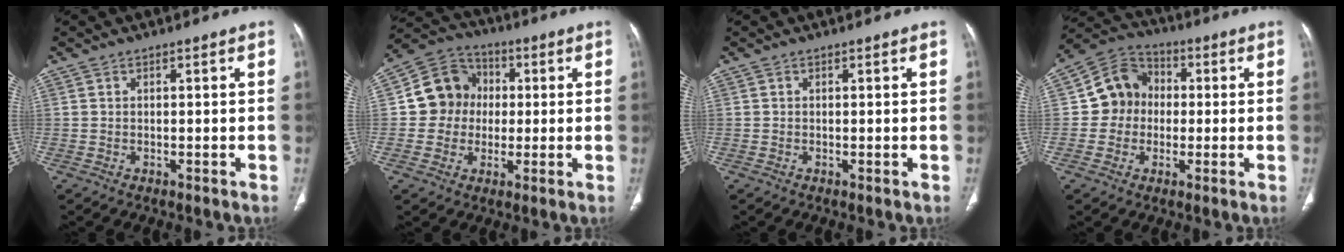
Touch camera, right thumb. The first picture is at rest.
{"total": 10.6, "force": [0.4, 9.9, 3.9], "torque": [-0.033, 0.022, -0.003]}
{"total": 0.0}
{"total": 9.6, "force": [-0.3, 8.9, 3.7], "torque": [-0.031, 0.027, -0.018]}